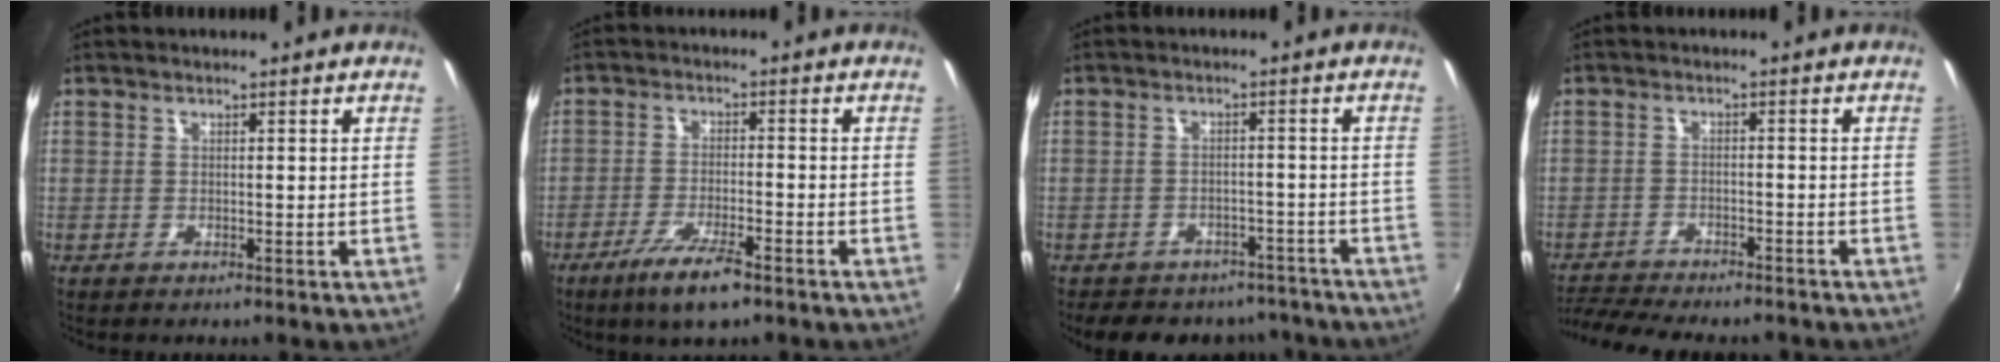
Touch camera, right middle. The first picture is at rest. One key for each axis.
{"total": 8.0, "fx": -5.3, "fy": 1.6, "fz": 5.8, "tx": -0.131, "ty": -0.017, "tz": -0.095}
{"total": 14.3, "fx": -11.8, "fy": 6.7, "fz": 4.5, "tx": -0.103, "ty": 0.016, "tz": -0.139}
{"total": 11.4, "fx": -10.3, "fy": 1.9, "fz": 4.6, "tx": -0.114, "ty": -0.017, "tz": -0.163}